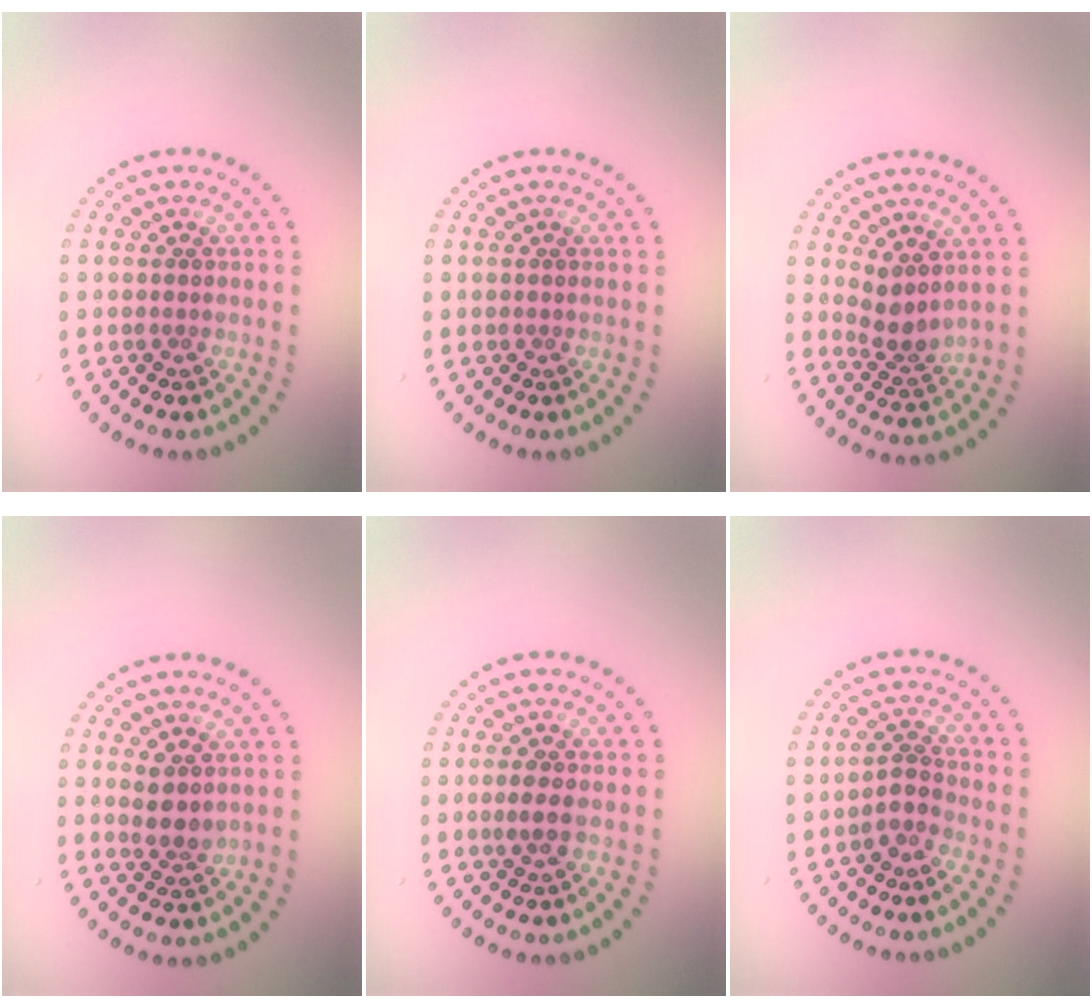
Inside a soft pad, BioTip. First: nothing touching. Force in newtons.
{"total": 0.0}
{"total": 2.5, "press": 1.9, "slide": 1.6}
{"total": 2.0, "press": 1.8, "slide": 0.9}
{"total": 1.7, "press": 1.6, "slide": 0.5}
{"total": 1.8, "press": 1.3, "slide": 1.3}